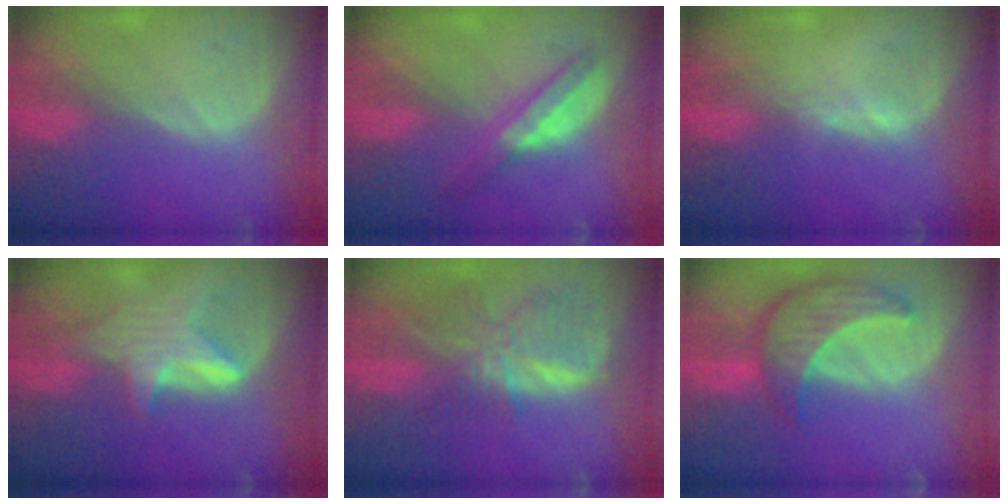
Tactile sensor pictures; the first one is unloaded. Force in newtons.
{"total": 5.4, "press": 5.0, "slide": 1.8}
{"total": 0.7, "press": 0.7, "slide": 0.2}
{"total": 5.4, "press": 5.4, "slide": 0.6}
{"total": 8.9, "press": 7.7, "slide": 4.5}
{"total": 8.6, "press": 7.7, "slide": 3.8}